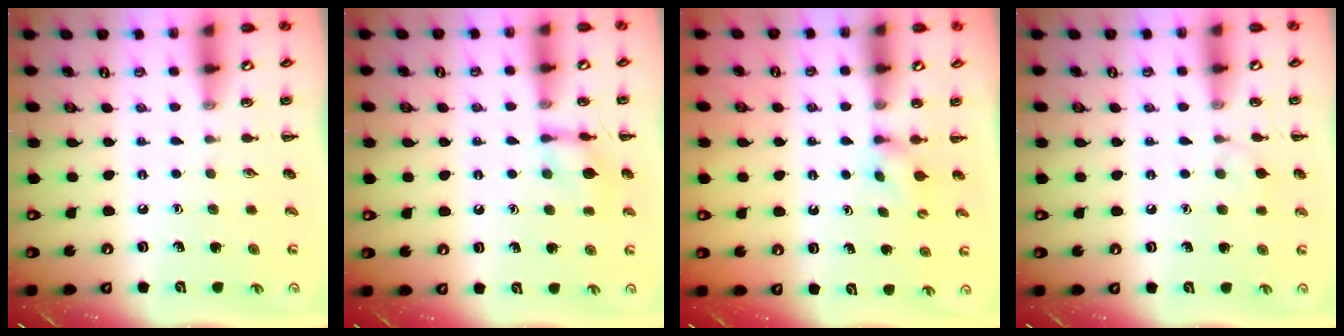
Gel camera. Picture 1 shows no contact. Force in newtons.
{"total": 9.1, "press": 9.1, "slide": 0.5}
{"total": 2.9, "press": 2.7, "slide": 1.1}
{"total": 5.6, "press": 5.3, "slide": 1.6}